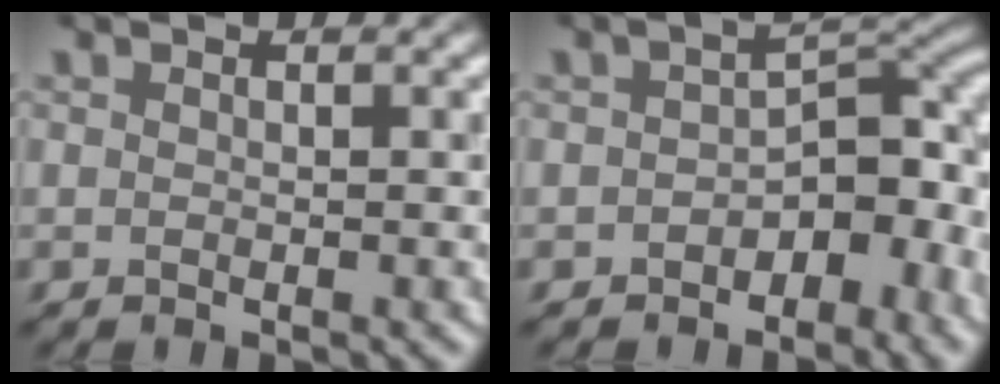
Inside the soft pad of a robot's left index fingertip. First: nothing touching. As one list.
[{"total": 6.5, "force": [-2.6, 3.8, 4.6], "torque": [-0.042, 0.009, -0.052]}]